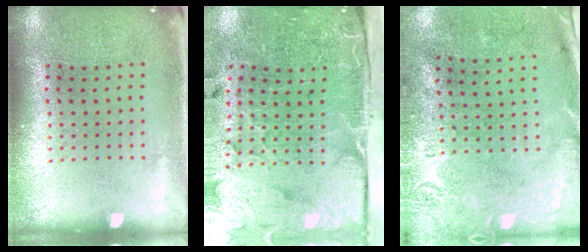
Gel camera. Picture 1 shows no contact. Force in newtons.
{"total": 5.2, "press": 4.0, "slide": 3.3}
{"total": 2.8, "press": 2.2, "slide": 1.8}